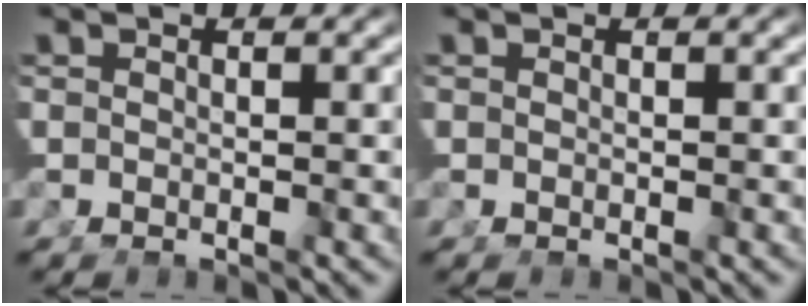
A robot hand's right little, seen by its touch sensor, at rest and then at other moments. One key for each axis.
{"total": 0.0}